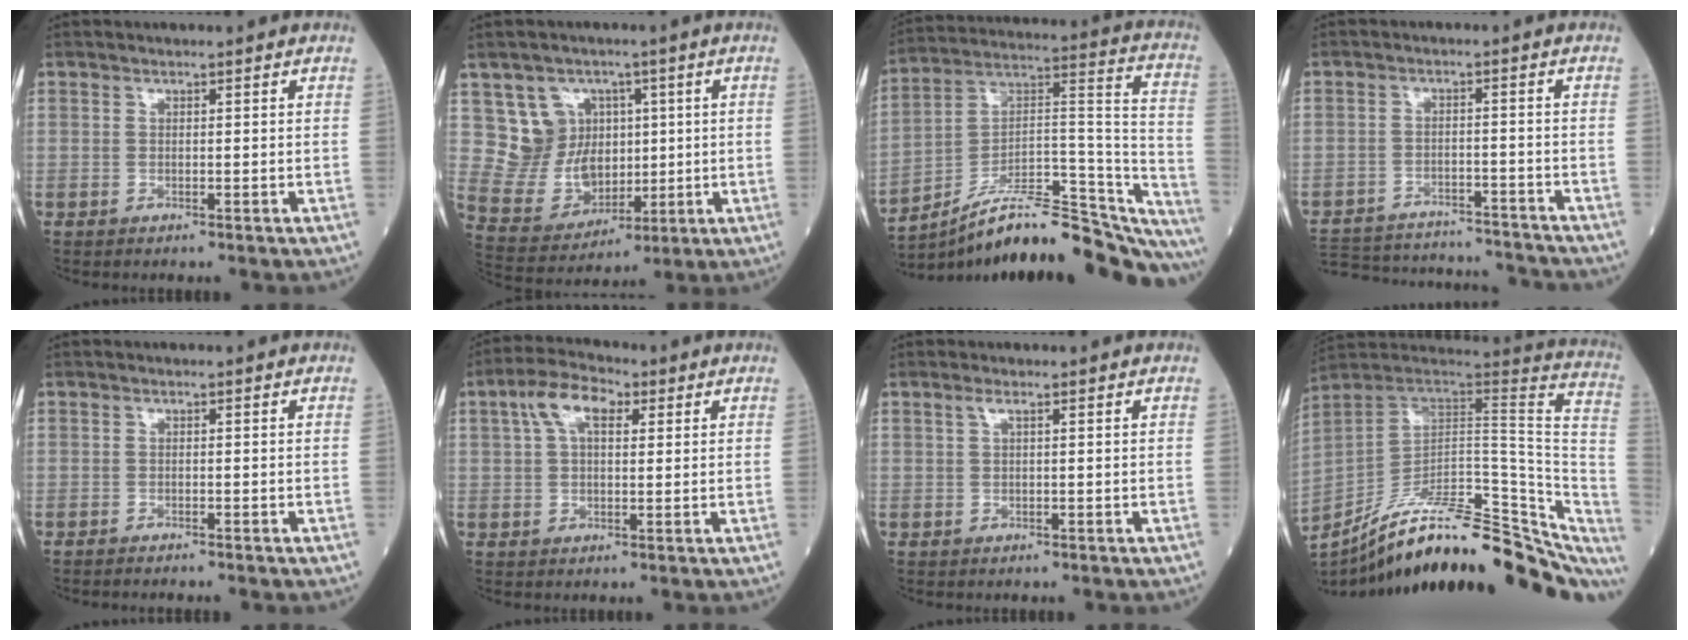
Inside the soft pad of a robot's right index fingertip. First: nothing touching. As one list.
[{"total": 9.6, "force": [2.8, 8.7, 3.0], "torque": [-0.067, 0.028, 0.072]}, {"total": 27.6, "force": [-23.2, 4.5, 14.3], "torque": [-0.139, 0.039, -0.341]}, {"total": 20.5, "force": [-19.5, 3.0, 5.8], "torque": [-0.137, -0.011, -0.272]}, {"total": 2.3, "force": [-2.1, -0.1, 0.9], "torque": [-0.014, -0.002, -0.025]}, {"total": 6.5, "force": [2.5, 2.9, 5.2], "torque": [-0.108, 0.027, 0.043]}, {"total": 0.8, "force": [0.4, -0.1, 0.7], "torque": [-0.019, 0.006, 0.008]}, {"total": 29.6, "force": [-22.1, 8.0, 18.0], "torque": [-0.205, 0.001, -0.313]}]